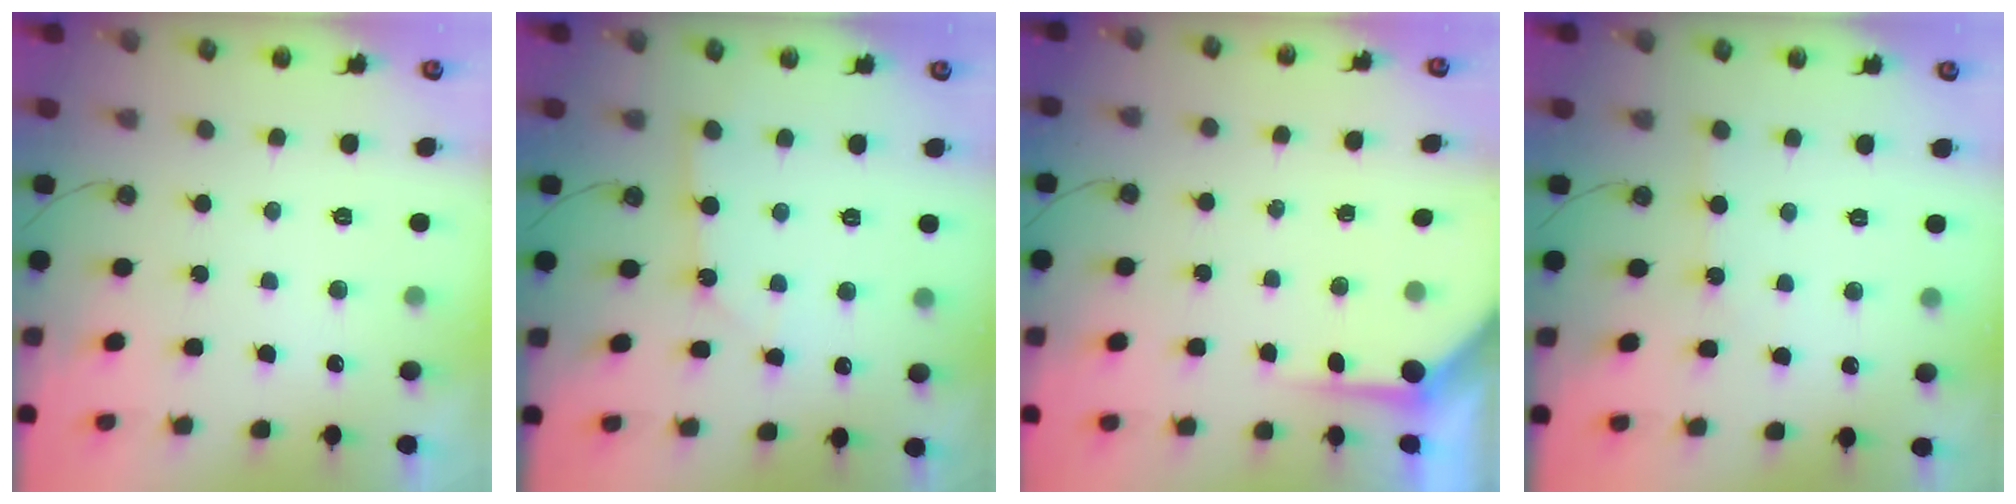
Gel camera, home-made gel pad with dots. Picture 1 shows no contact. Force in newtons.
{"total": 2.9, "press": 2.9, "slide": 0.3}
{"total": 3.9, "press": 3.9, "slide": 0.4}
{"total": 2.1, "press": 2.0, "slide": 0.3}